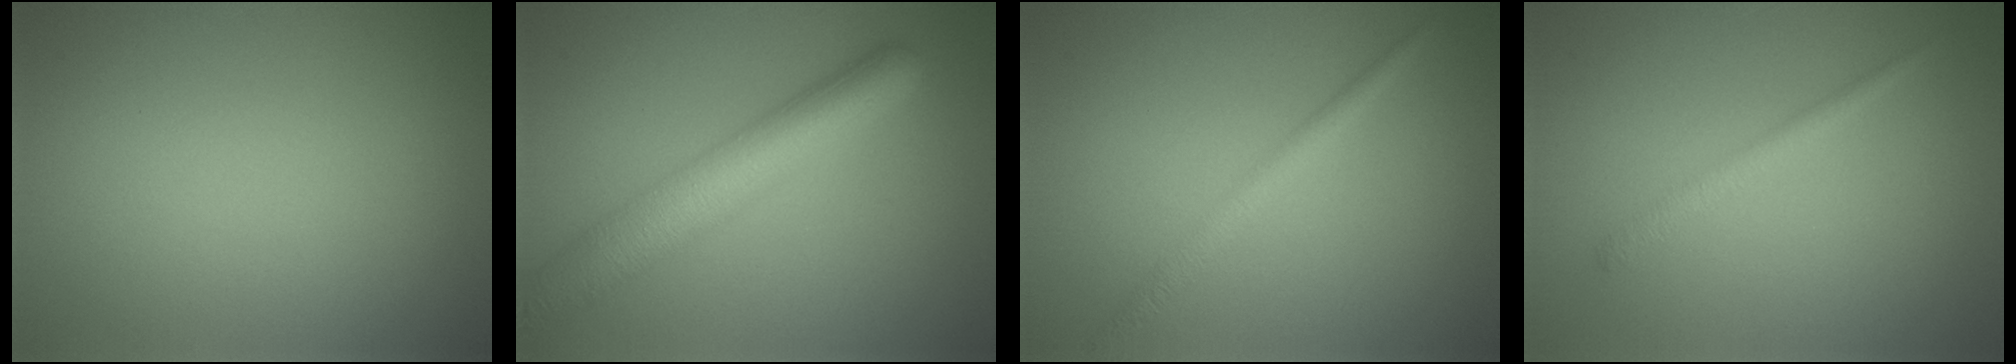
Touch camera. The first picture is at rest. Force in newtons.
{"total": 6.6, "press": 6.6, "slide": 0.2}
{"total": 2.0, "press": 2.0, "slide": 0.1}
{"total": 1.4, "press": 1.4, "slide": 0.1}